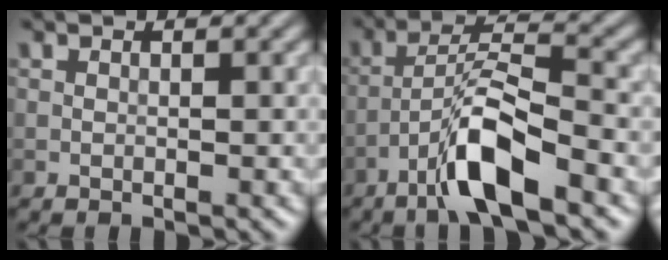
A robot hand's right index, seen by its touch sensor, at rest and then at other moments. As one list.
[{"total": 6.5, "force": [-3.8, 1.2, 5.1], "torque": [-0.096, 0.013, -0.074]}]